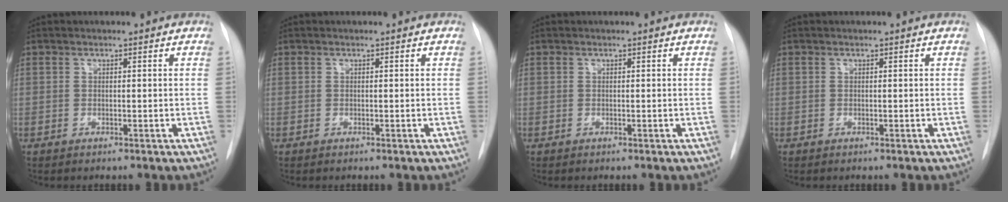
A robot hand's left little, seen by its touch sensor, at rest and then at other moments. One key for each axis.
{"total": 0.0}
{"total": 0.0}
{"total": 0.0}